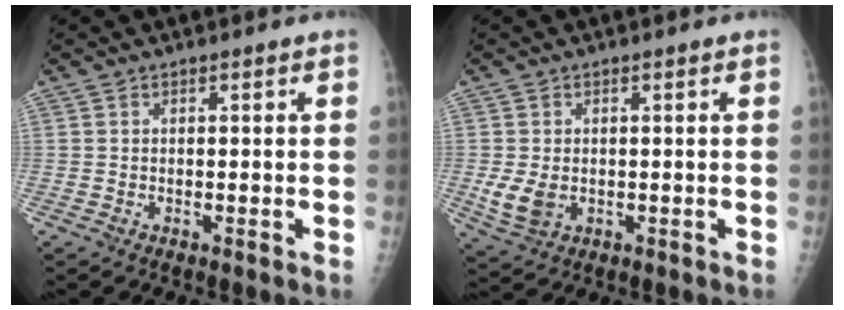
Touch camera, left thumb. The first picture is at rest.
{"total": 5.0, "force": [-0.5, 3.6, 3.5], "torque": [-0.071, -0.011, -0.001]}